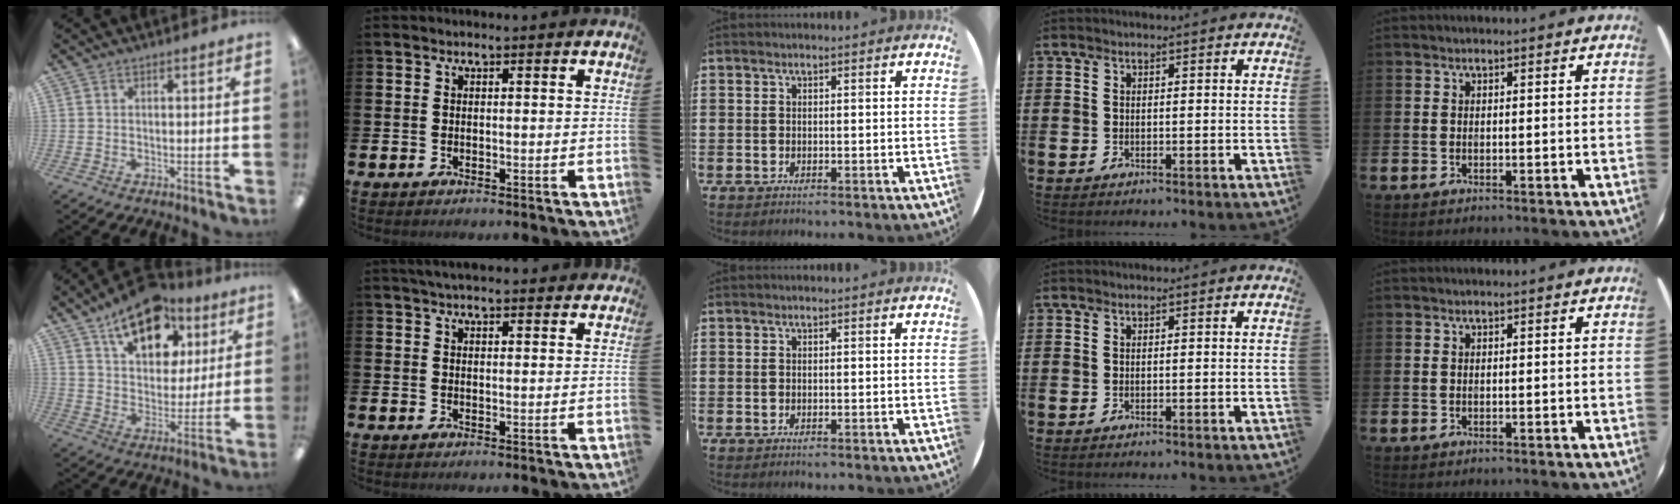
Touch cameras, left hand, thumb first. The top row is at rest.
{"thumb": {"total": 17.7, "force": [11.2, 9.9, 9.4], "torque": [-0.139, -0.053, 0.194]}, "index": {"total": 3.4, "force": [3.2, 0.5, 0.8], "torque": [-0.021, -0.008, 0.059]}}